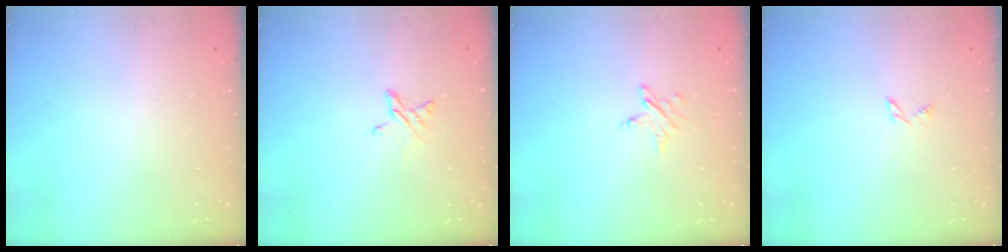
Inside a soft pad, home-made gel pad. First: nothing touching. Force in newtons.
{"total": 2.9, "press": 2.9, "slide": 0.3}
{"total": 3.0, "press": 3.0, "slide": 0.3}
{"total": 1.8, "press": 1.7, "slide": 0.3}